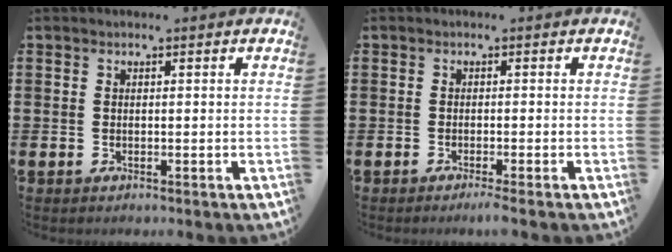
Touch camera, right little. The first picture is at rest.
{"total": 1.2, "force": [-0.8, -0.1, 0.9], "torque": [-0.012, -0.001, -0.016]}